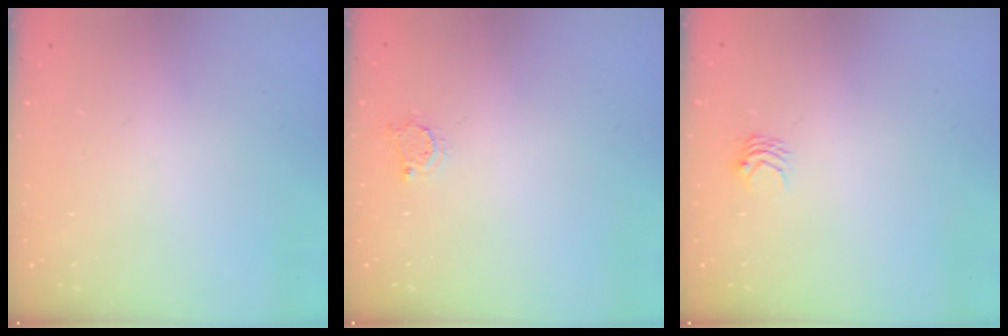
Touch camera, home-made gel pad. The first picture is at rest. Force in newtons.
{"total": 3.1, "press": 3.1, "slide": 0.3}
{"total": 3.0, "press": 3.0, "slide": 0.3}